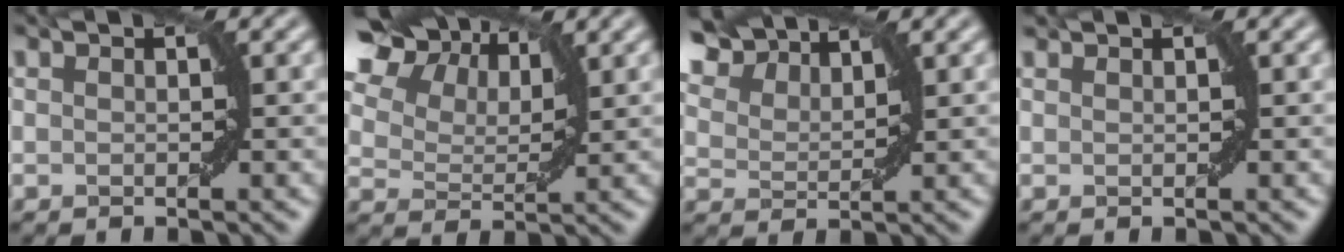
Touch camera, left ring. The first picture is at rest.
{"total": 13.8, "force": [7.6, 8.8, 7.5], "torque": [-0.148, 0.049, 0.133]}
{"total": 7.1, "force": [6.1, 2.8, 2.5], "torque": [-0.081, 0.012, 0.109]}
{"total": 0.5, "force": [0.5, -0.2, 0.0], "torque": [-0.001, 0.003, 0.010]}